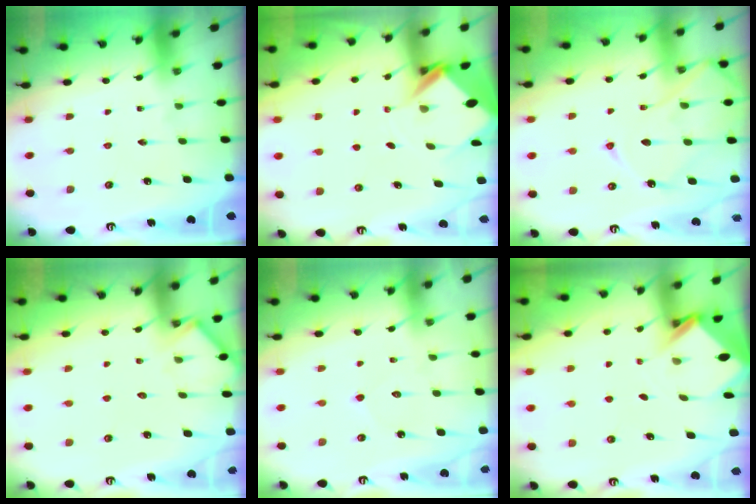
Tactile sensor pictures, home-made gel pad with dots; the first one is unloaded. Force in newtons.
{"total": 4.8, "press": 4.8, "slide": 0.5}
{"total": 11.9, "press": 11.9, "slide": 1.3}
{"total": 5.5, "press": 5.5, "slide": 0.4}
{"total": 5.1, "press": 5.0, "slide": 0.6}
{"total": 3.3, "press": 3.3, "slide": 0.2}